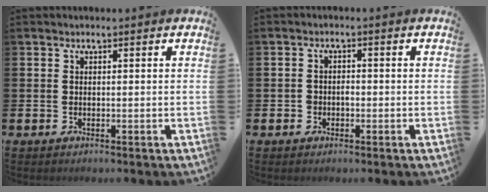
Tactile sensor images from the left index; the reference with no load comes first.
{"total": 1.5, "force": [-0.5, 1.3, 0.7], "torque": [-0.003, 0.001, -0.015]}